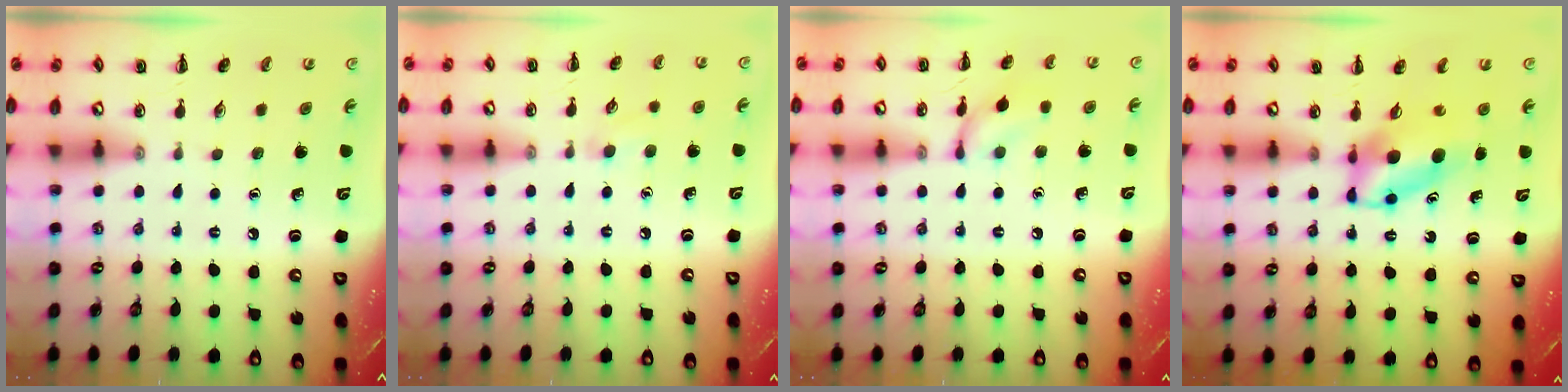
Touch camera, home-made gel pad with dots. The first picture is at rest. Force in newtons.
{"total": 5.7, "press": 5.3, "slide": 2.1}
{"total": 8.4, "press": 8.3, "slide": 0.5}
{"total": 6.5, "press": 6.5, "slide": 1.1}